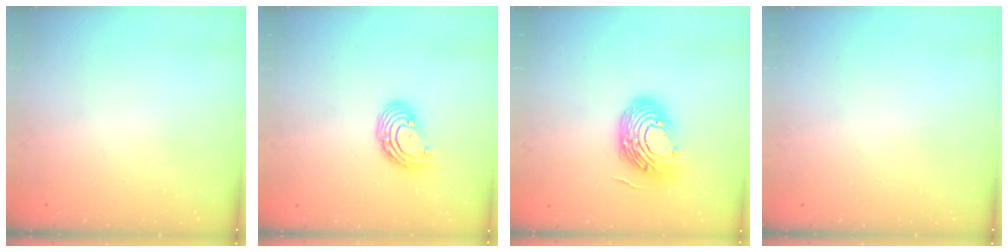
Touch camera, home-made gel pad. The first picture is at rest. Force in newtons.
{"total": 8.1, "press": 8.0, "slide": 1.5}
{"total": 15.4, "press": 15.3, "slide": 1.4}
{"total": 0.0}